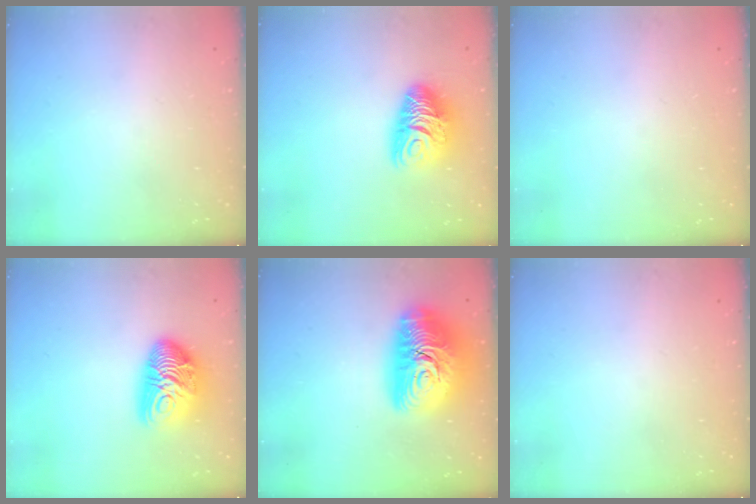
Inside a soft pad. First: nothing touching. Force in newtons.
{"total": 11.6, "press": 11.6, "slide": 1.3}
{"total": 0.0}
{"total": 14.9, "press": 14.9, "slide": 0.2}
{"total": 21.8, "press": 21.7, "slide": 1.6}
{"total": 0.0}